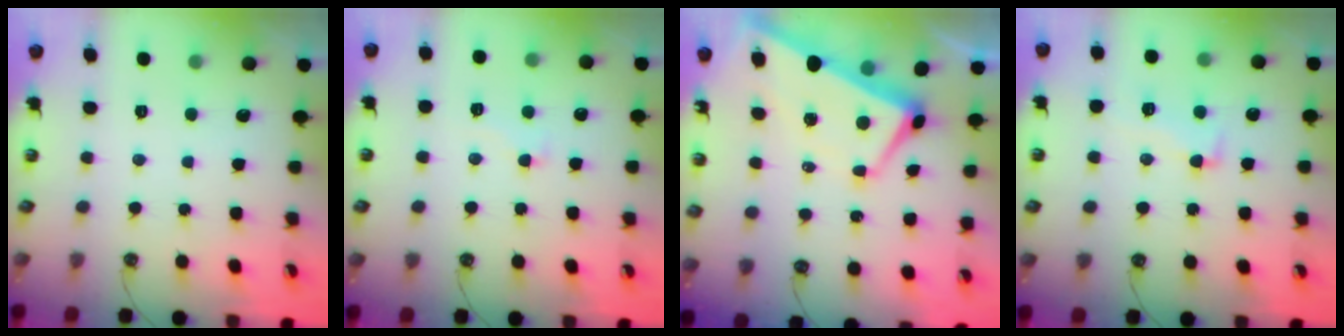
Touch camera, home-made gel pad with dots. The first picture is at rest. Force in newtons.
{"total": 2.6, "press": 2.5, "slide": 0.9}
{"total": 1.0, "press": 0.2, "slide": 1.0}
{"total": 2.5, "press": 2.0, "slide": 1.4}